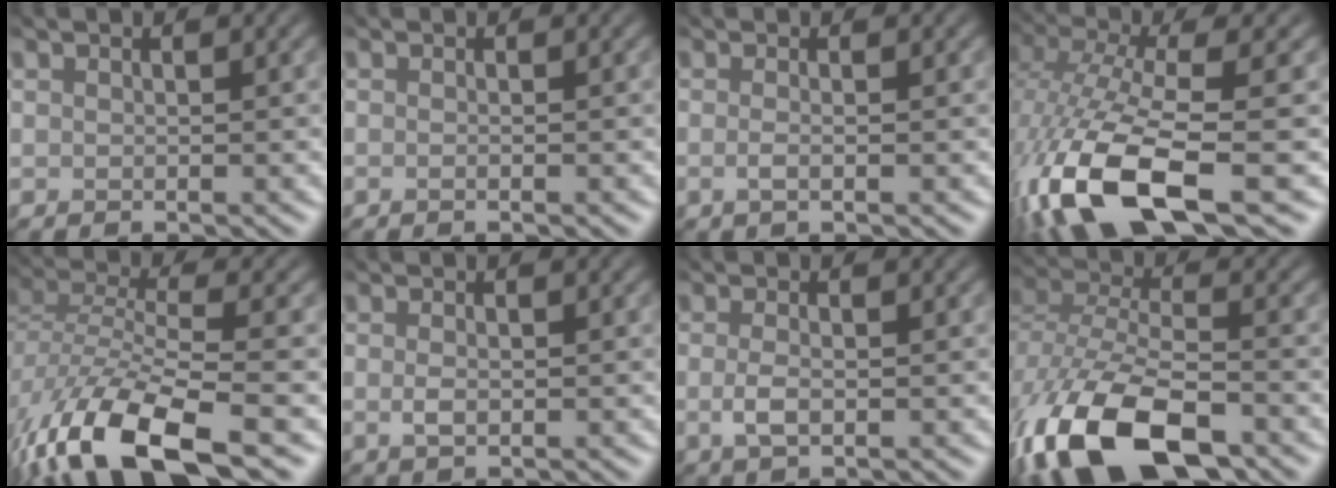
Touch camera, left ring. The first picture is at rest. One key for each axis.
{"total": 1.1, "fx": 0.0, "fy": 0.5, "fz": 1.0, "tx": -0.007, "ty": -0.002, "tz": -0.017}
{"total": 1.6, "fx": -0.4, "fy": 0.4, "fz": 1.5, "tx": -0.026, "ty": -0.001, "tz": -0.015}
{"total": 13.8, "fx": -6.6, "fy": 4.2, "fz": 11.4, "tx": -0.258, "ty": -0.021, "tz": -0.101}
{"total": 11.4, "fx": -7.3, "fy": 3.7, "fz": 7.9, "tx": -0.169, "ty": -0.016, "tz": -0.129}
{"total": 1.2, "fx": -0.4, "fy": 0.2, "fz": 1.1, "tx": -0.025, "ty": -0.003, "tz": 0.002}
{"total": 1.9, "fx": -0.8, "fy": 0.4, "fz": 1.6, "tx": -0.037, "ty": 0.000, "tz": -0.007}
{"total": 12.7, "fx": -7.9, "fy": 5.6, "fz": 8.2, "tx": -0.197, "ty": -0.032, "tz": -0.137}